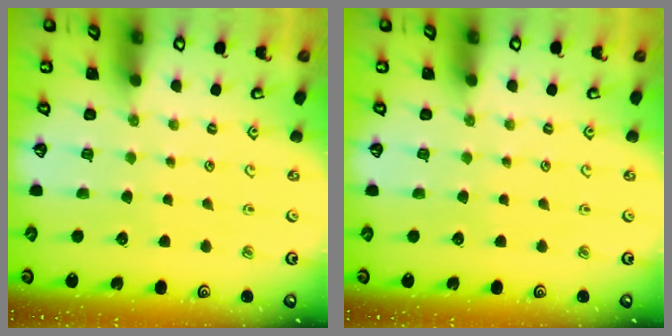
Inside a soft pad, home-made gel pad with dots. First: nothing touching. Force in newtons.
{"total": 0.0}